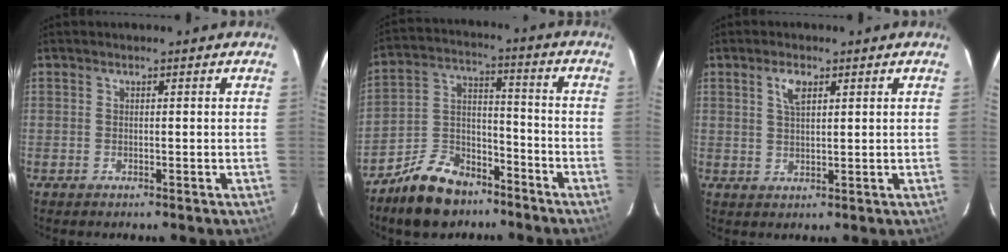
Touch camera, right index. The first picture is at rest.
{"total": 13.1, "force": [-9.4, 7.2, 5.6], "torque": [-0.123, 0.033, -0.152]}
{"total": 3.3, "force": [1.6, 1.5, 2.5], "torque": [-0.047, 0.005, 0.031]}